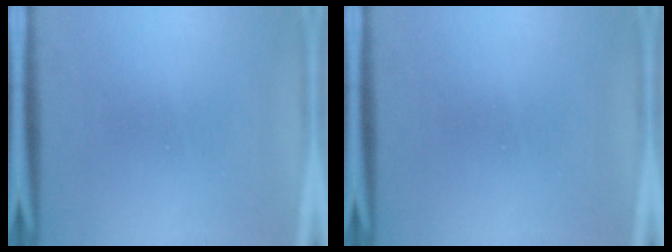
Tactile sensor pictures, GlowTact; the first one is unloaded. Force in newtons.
{"total": 0.0}